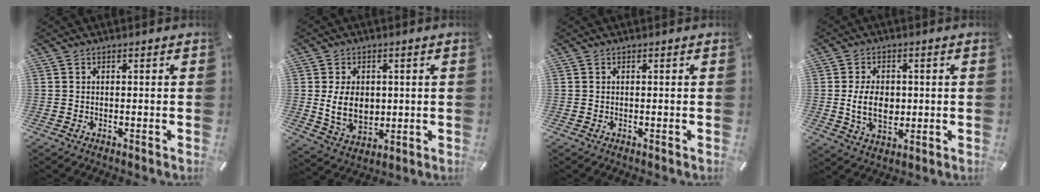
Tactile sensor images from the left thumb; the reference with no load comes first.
{"total": 9.6, "force": [0.5, 7.3, 6.3], "torque": [-0.129, -0.003, 0.006]}
{"total": 0.0}
{"total": 9.5, "force": [-0.1, 6.5, 6.9], "torque": [-0.142, -0.003, -0.006]}